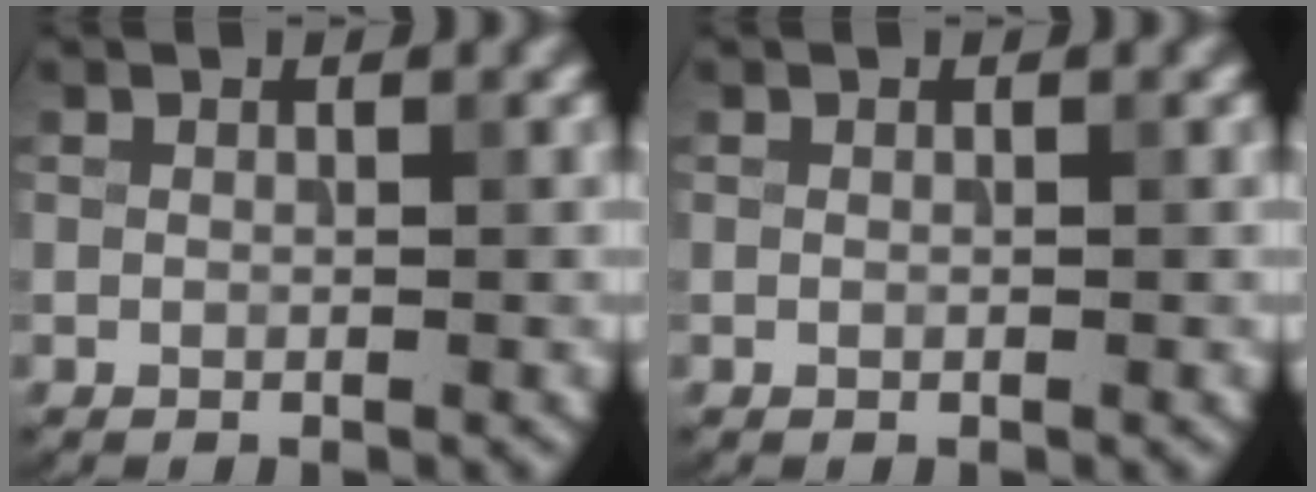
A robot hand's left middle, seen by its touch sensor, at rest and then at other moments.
{"total": 0.0}